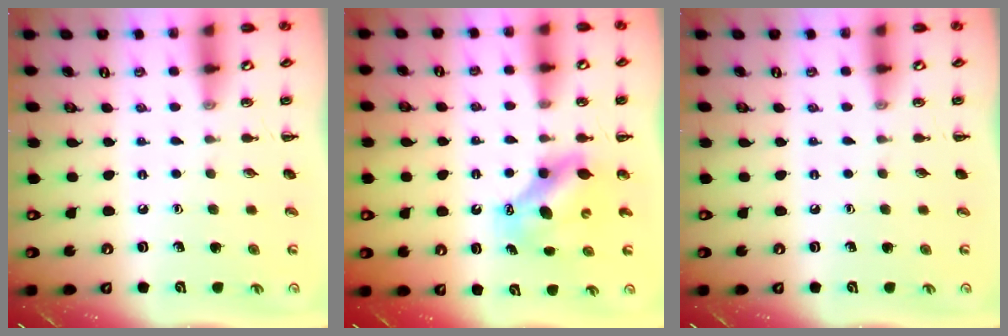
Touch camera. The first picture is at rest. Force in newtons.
{"total": 7.1, "press": 6.9, "slide": 1.5}
{"total": 0.0}